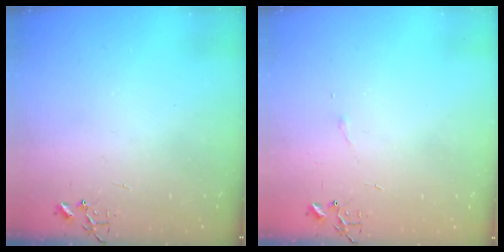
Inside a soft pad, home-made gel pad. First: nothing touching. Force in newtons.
{"total": 3.3, "press": 3.2, "slide": 0.6}